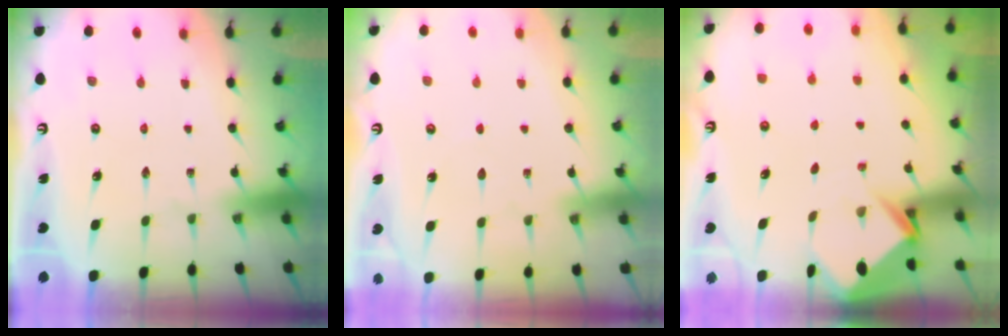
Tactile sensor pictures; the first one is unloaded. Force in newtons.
{"total": 3.0, "press": 2.9, "slide": 0.4}
{"total": 3.9, "press": 3.9, "slide": 0.1}